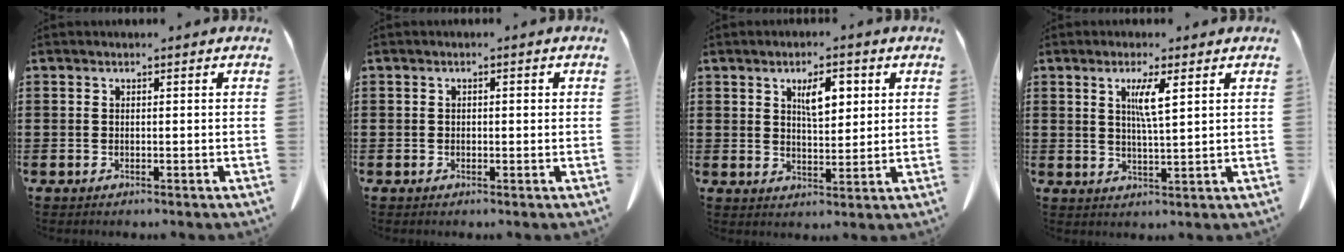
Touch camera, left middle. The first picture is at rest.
{"total": 0.6, "force": [0.0, 0.3, 0.5], "torque": [-0.011, 0.002, -0.001]}
{"total": 5.1, "force": [2.5, 1.9, 4.0], "torque": [-0.067, 0.000, 0.038]}
{"total": 4.2, "force": [1.9, 0.2, 3.7], "torque": [-0.078, 0.000, 0.031]}